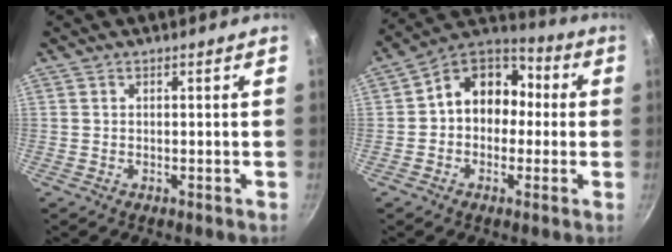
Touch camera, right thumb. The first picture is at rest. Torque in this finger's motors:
{"motor_torque": [-0.63, 0.88, 0.12, -0.12, 0.07]}